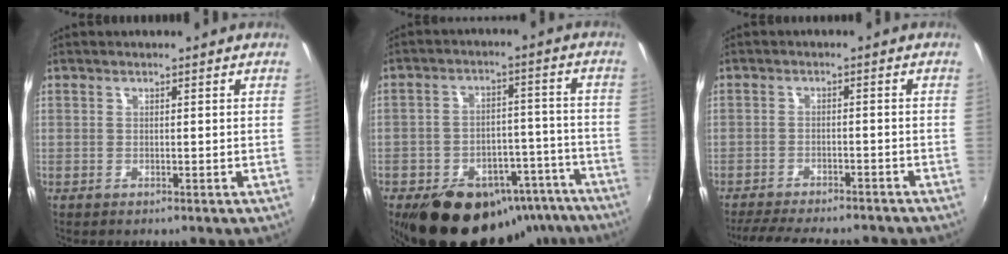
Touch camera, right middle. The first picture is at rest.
{"total": 24.1, "force": [-17.4, 12.9, 10.5], "torque": [-0.187, 0.039, -0.206]}
{"total": 13.4, "force": [-11.6, 3.2, 5.8], "torque": [-0.125, -0.022, -0.169]}